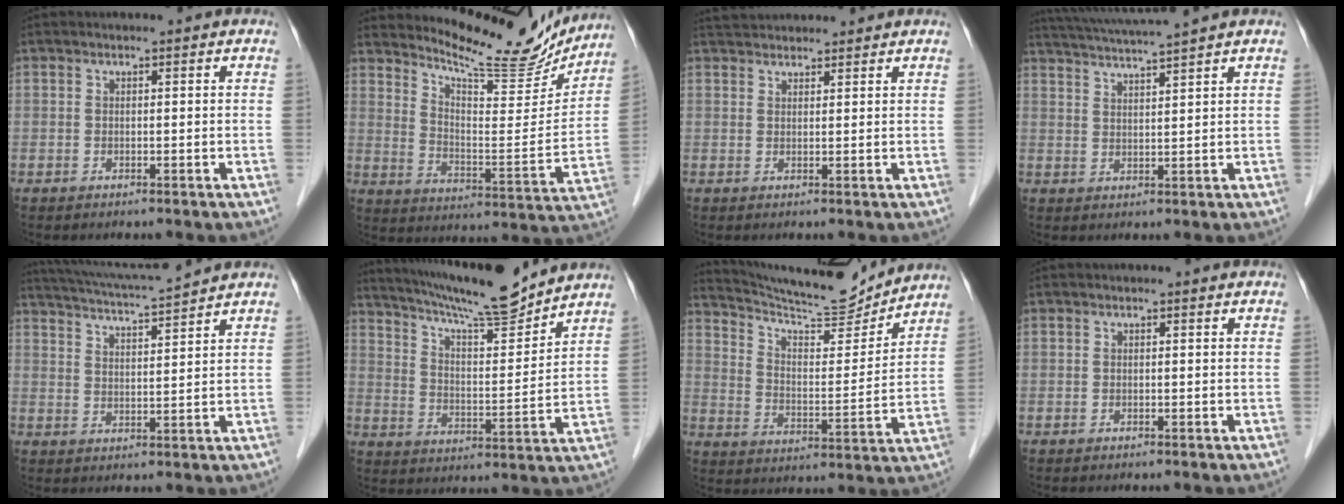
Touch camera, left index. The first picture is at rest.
{"total": 16.7, "force": [15.7, 2.4, 4.9], "torque": [-0.086, -0.045, 0.223]}
{"total": 6.4, "force": [6.0, 1.4, 1.5], "torque": [-0.023, 0.039, 0.095]}
{"total": 8.2, "force": [7.4, -1.7, 2.9], "torque": [-0.058, 0.011, 0.125]}
{"total": 10.3, "force": [9.7, -1.1, 3.2], "torque": [-0.066, 0.016, 0.158]}
{"total": 15.8, "force": [14.4, 0.7, 6.5], "torque": [-0.116, 0.002, 0.232]}
{"total": 16.2, "force": [15.5, 1.0, 4.5], "torque": [-0.086, -0.014, 0.243]}
{"total": 0.0}